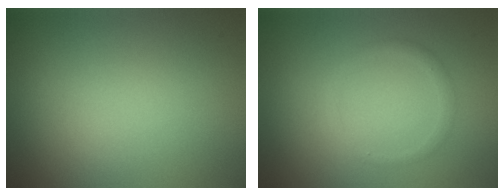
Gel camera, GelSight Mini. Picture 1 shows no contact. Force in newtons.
{"total": 0.9, "press": 0.9, "slide": 0.1}